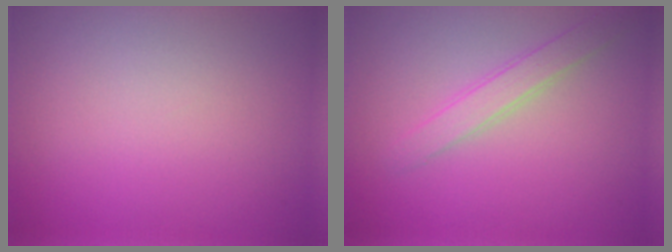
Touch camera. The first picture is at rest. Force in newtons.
{"total": 2.2, "press": 2.2, "slide": 0.1}